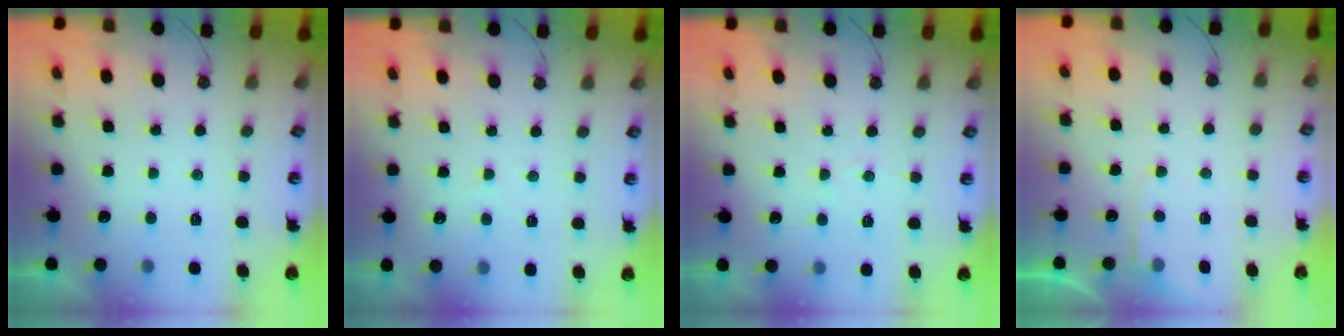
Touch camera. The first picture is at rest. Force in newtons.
{"total": 1.8, "press": 1.8, "slide": 0.4}
{"total": 4.0, "press": 3.9, "slide": 0.6}
{"total": 4.9, "press": 4.9, "slide": 0.6}